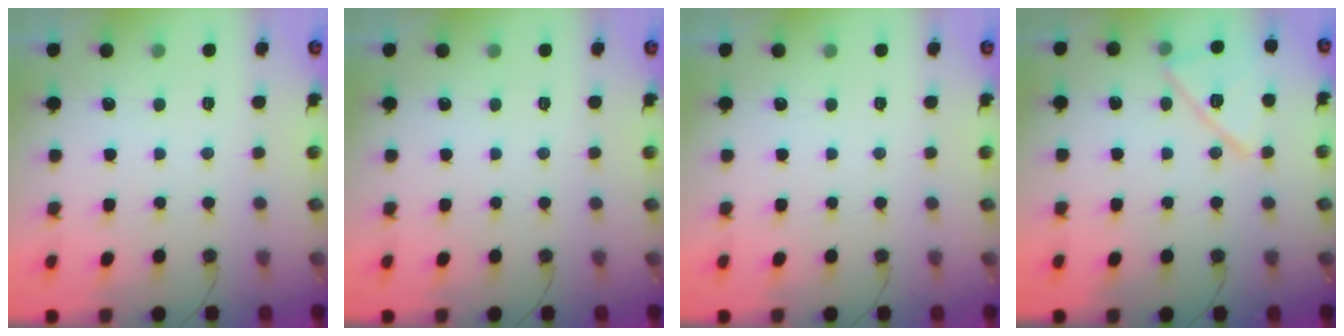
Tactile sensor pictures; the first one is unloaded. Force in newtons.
{"total": 0.0}
{"total": 0.0}
{"total": 14.2, "press": 14.2, "slide": 0.3}